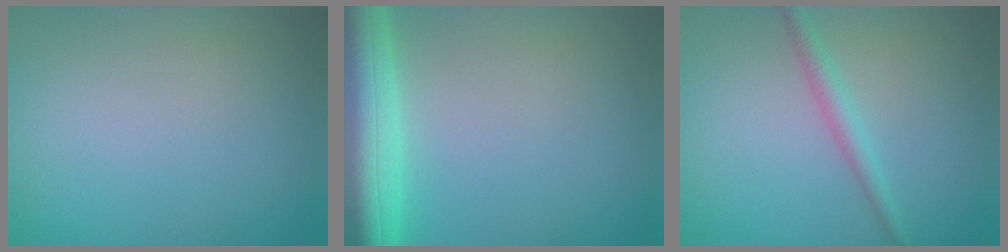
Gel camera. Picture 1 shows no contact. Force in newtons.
{"total": 8.1, "press": 8.1, "slide": 0.6}
{"total": 1.9, "press": 1.9, "slide": 0.0}